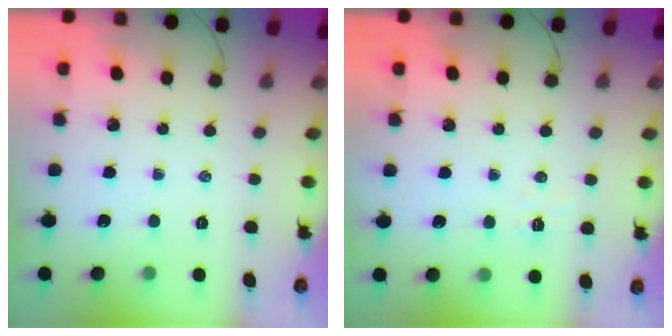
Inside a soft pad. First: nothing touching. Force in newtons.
{"total": 3.9, "press": 3.8, "slide": 1.0}